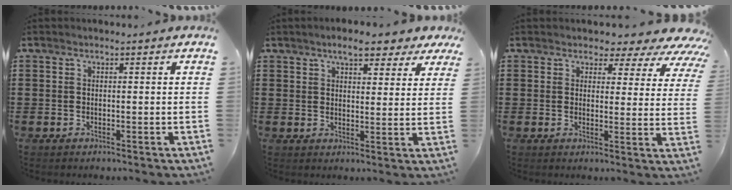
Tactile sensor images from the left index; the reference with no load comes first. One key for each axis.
{"total": 5.9, "fx": 4.8, "fy": 1.8, "fz": 2.9, "tx": -0.054, "ty": -0.006, "tz": 0.084}
{"total": 3.6, "fx": 2.9, "fy": 1.8, "fz": 1.2, "tx": -0.028, "ty": -0.019, "tz": 0.044}